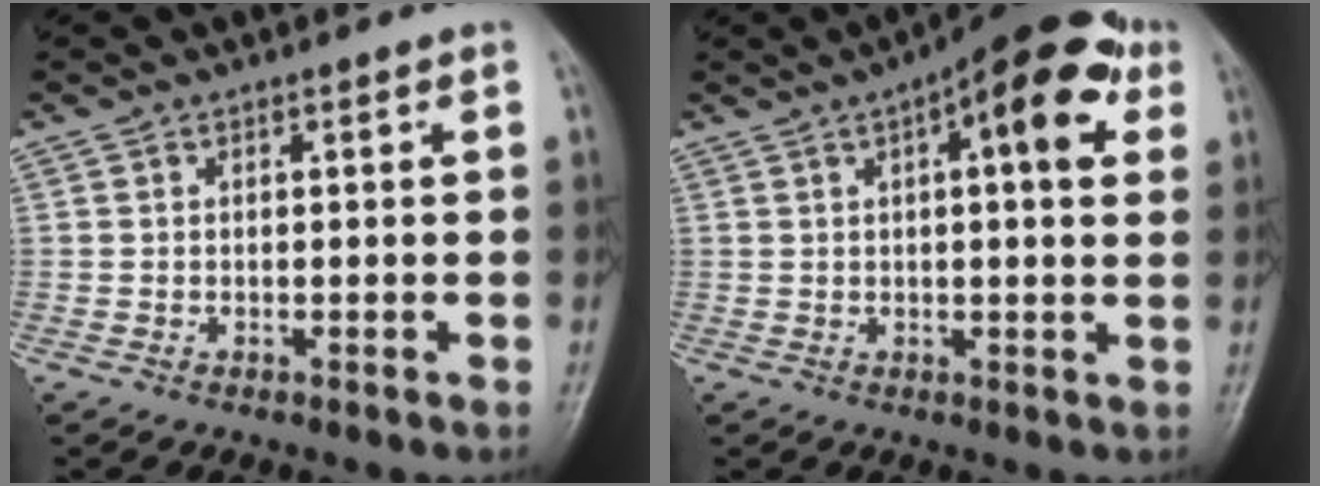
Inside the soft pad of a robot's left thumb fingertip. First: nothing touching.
{"total": 14.3, "force": [5.5, 5.0, 12.2], "torque": [-0.141, 0.013, 0.065]}